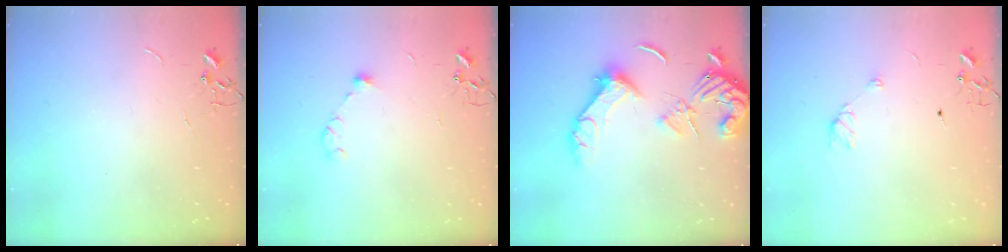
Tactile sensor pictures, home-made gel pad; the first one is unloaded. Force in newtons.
{"total": 7.9, "press": 7.8, "slide": 1.5}
{"total": 14.9, "press": 14.7, "slide": 2.0}
{"total": 6.5, "press": 6.5, "slide": 0.7}